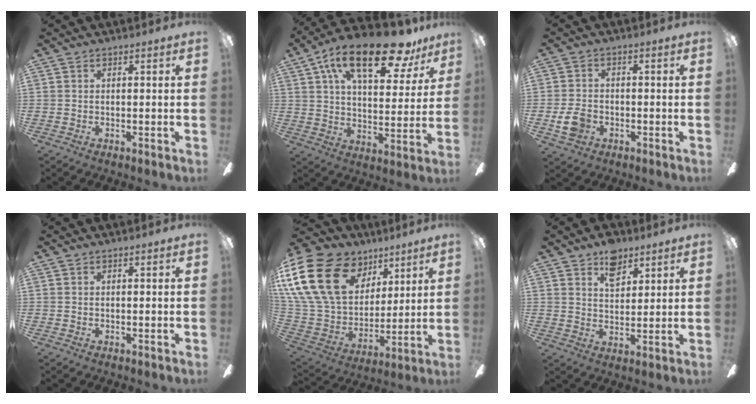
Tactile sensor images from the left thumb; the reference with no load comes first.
{"total": 21.8, "force": [13.8, 8.3, 14.7], "torque": [-0.248, -0.059, 0.230]}
{"total": 6.2, "force": [-2.1, 4.6, 3.6], "torque": [-0.075, 0.007, -0.040]}
{"total": 0.0}
{"total": 27.3, "force": [12.0, 18.8, 15.8], "torque": [-0.337, -0.050, 0.239]}
{"total": 7.9, "force": [5.2, 4.5, 3.9], "torque": [-0.051, -0.017, 0.092]}